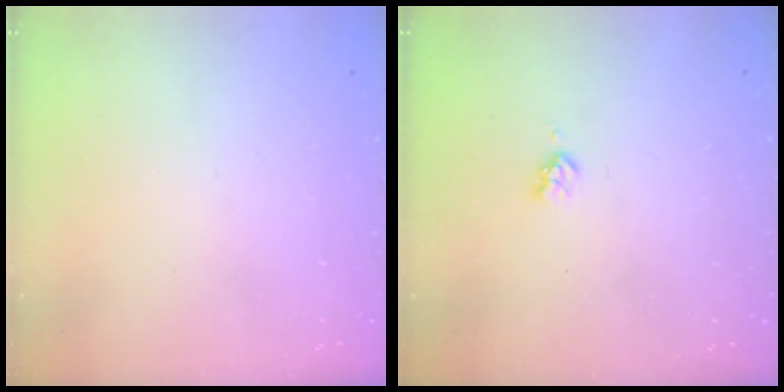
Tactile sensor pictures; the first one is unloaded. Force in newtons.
{"total": 2.9, "press": 2.9, "slide": 0.5}